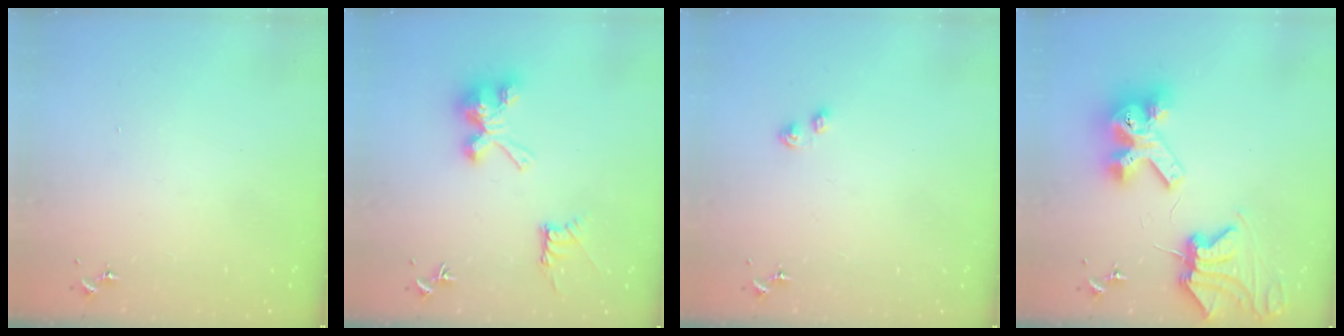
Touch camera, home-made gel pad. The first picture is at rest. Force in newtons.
{"total": 11.3, "press": 11.3, "slide": 0.4}
{"total": 3.0, "press": 2.9, "slide": 0.5}
{"total": 13.1, "press": 13.0, "slide": 1.7}